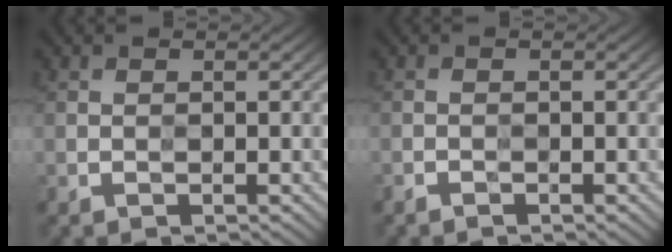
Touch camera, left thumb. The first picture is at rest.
{"total": 0.8, "force": [-0.7, 0.1, 0.0], "torque": [0.001, -0.003, -0.016]}